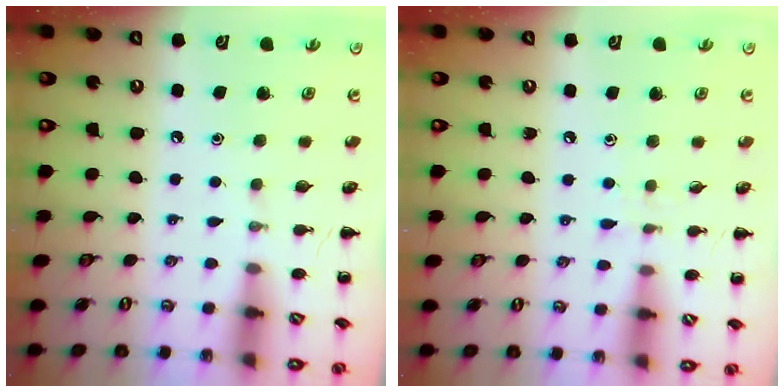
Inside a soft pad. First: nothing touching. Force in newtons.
{"total": 4.0, "press": 3.7, "slide": 1.5}